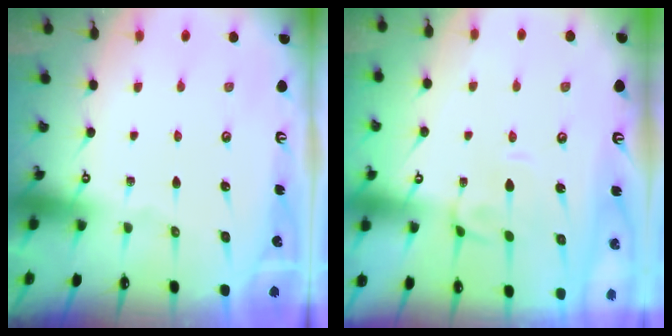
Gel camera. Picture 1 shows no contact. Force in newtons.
{"total": 2.5, "press": 2.4, "slide": 0.7}